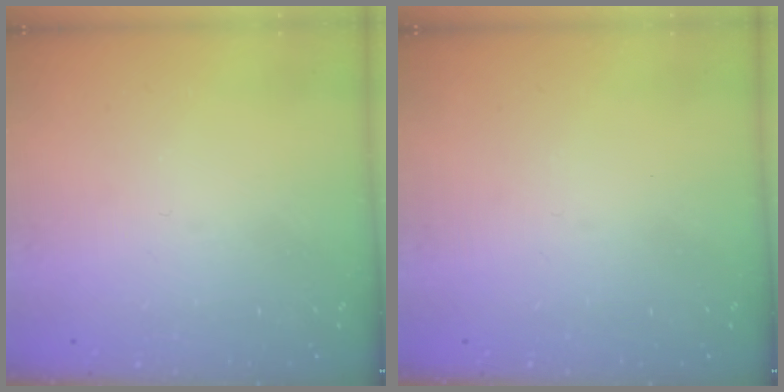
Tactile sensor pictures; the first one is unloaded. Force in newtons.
{"total": 0.0}